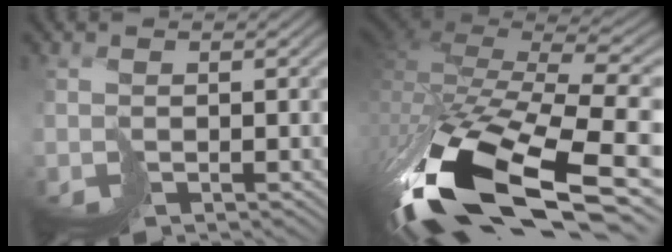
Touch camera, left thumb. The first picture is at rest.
{"total": 15.8, "force": [-6.5, 6.5, 12.8], "torque": [-0.304, -0.011, -0.112]}